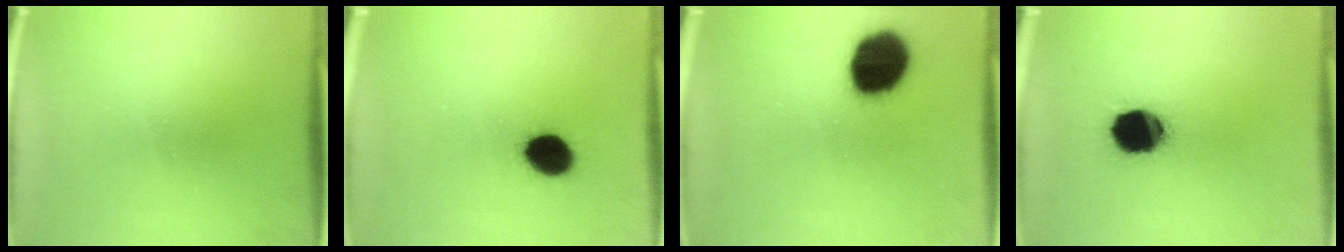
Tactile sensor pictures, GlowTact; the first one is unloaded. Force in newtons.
{"total": 8.9}
{"total": 17.9}
{"total": 14.9}